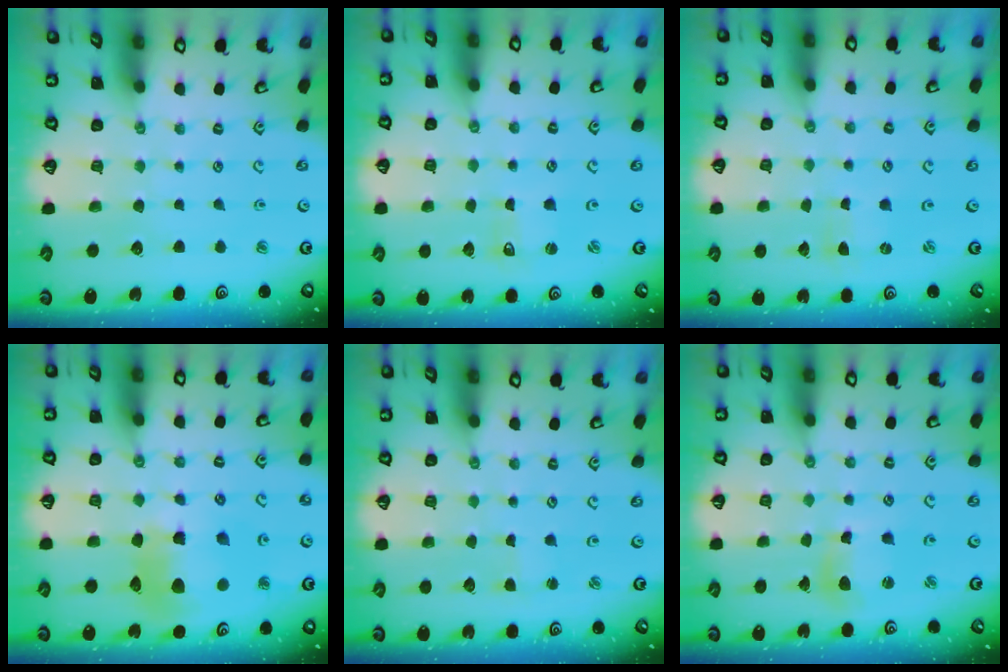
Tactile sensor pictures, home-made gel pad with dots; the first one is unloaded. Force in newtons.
{"total": 0.7, "press": 0.7, "slide": 0.1}
{"total": 0.0}
{"total": 11.9, "press": 11.8, "slide": 1.6}
{"total": 1.0, "press": 0.9, "slide": 0.1}
{"total": 8.4, "press": 8.3, "slide": 1.2}